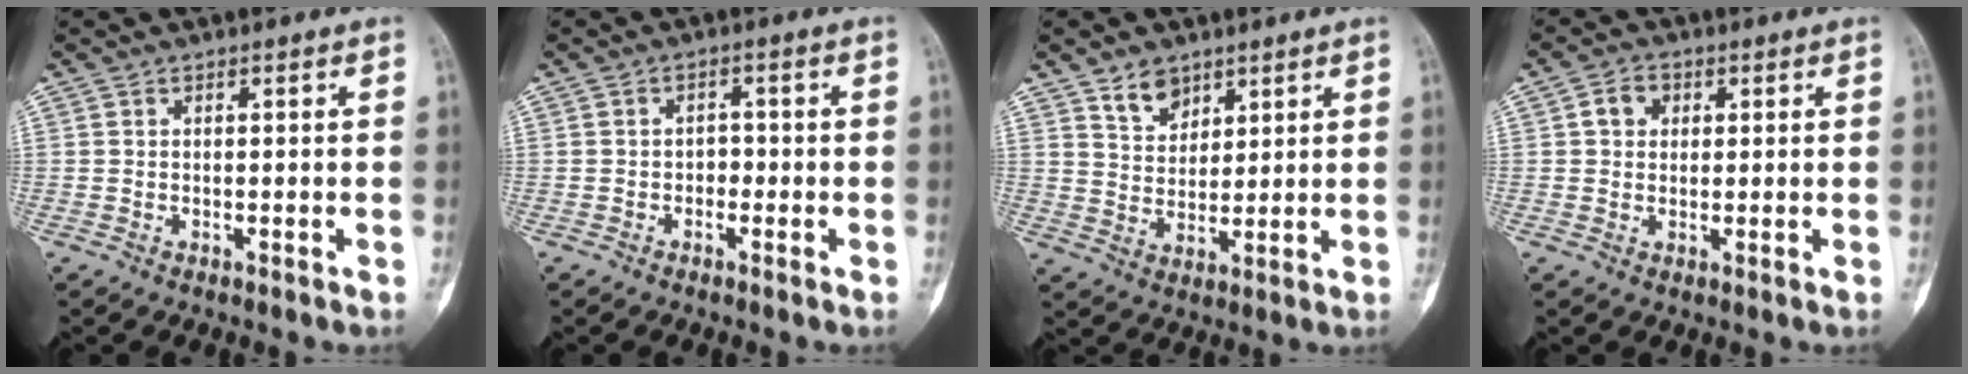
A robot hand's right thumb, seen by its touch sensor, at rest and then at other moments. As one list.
[{"total": 1.9, "force": [-0.8, 1.5, 0.9], "torque": [0.006, 0.010, -0.019]}, {"total": 5.8, "force": [4.0, 3.7, 2.1], "torque": [-0.014, -0.032, 0.078]}, {"total": 3.7, "force": [1.0, 3.1, 1.8], "torque": [-0.014, 0.005, 0.014]}]